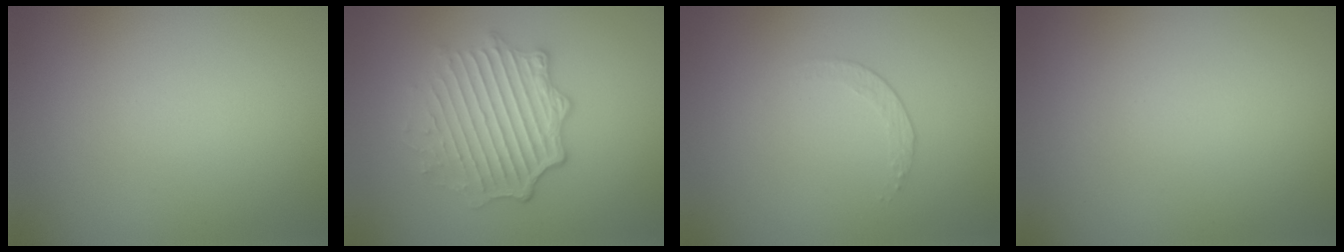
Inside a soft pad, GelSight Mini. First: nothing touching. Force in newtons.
{"total": 4.9, "press": 4.1, "slide": 2.6}
{"total": 1.2, "press": 0.5, "slide": 1.1}
{"total": 0.0}